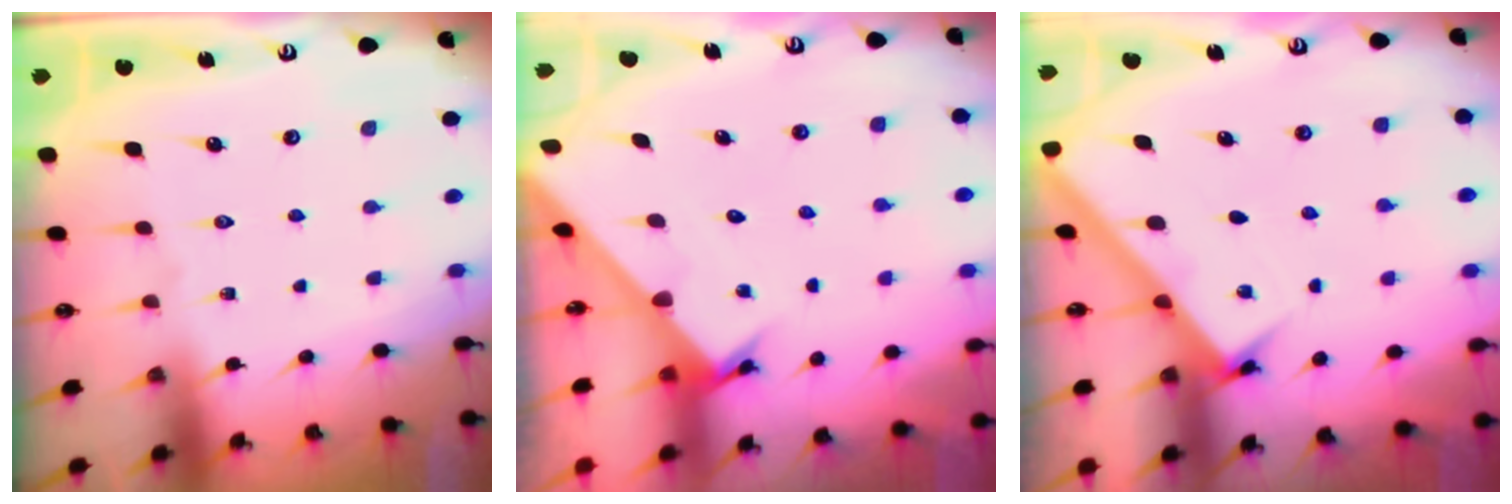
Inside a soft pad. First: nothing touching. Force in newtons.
{"total": 2.4, "press": 2.4, "slide": 0.0}
{"total": 2.9, "press": 2.9, "slide": 0.2}